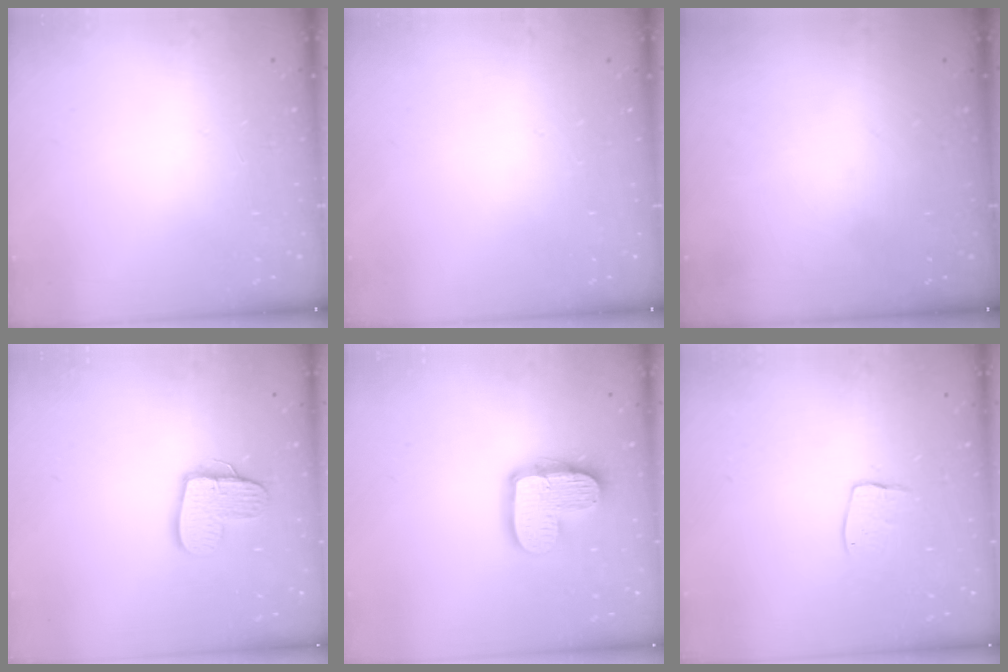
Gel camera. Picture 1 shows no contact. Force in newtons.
{"total": 0.0}
{"total": 0.0}
{"total": 11.9, "press": 11.8, "slide": 1.1}
{"total": 14.5, "press": 14.4, "slide": 1.3}
{"total": 7.0, "press": 7.0, "slide": 0.5}